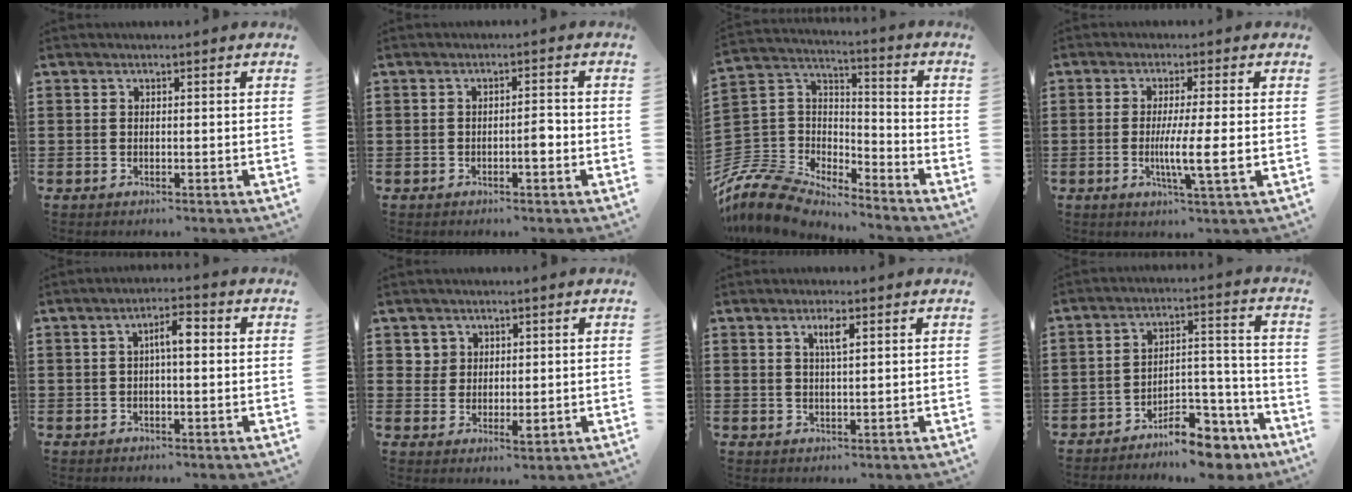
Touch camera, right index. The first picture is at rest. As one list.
[{"total": 2.5, "force": [-0.8, 0.7, 2.2], "torque": [-0.040, 0.004, -0.015]}, {"total": 8.8, "force": [-8.0, 3.1, 2.0], "torque": [-0.080, -0.001, -0.168]}, {"total": 6.1, "force": [-0.9, 0.0, 6.0], "torque": [-0.105, -0.013, -0.018]}, {"total": 3.9, "force": [0.1, 1.0, 3.7], "torque": [-0.069, 0.009, -0.002]}, {"total": 3.0, "force": [1.5, 2.5, 0.7], "torque": [-0.025, 0.010, 0.030]}, {"total": 2.7, "force": [1.2, 0.4, 2.4], "torque": [-0.042, 0.000, 0.017]}, {"total": 9.2, "force": [-8.2, 2.5, 3.2], "torque": [-0.035, 0.044, -0.152]}]